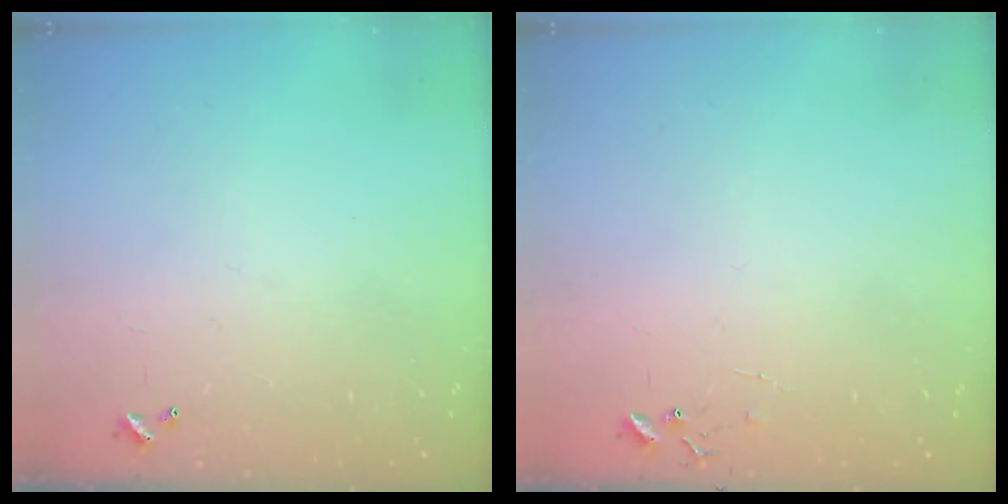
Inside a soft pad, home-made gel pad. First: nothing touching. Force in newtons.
{"total": 6.9, "press": 6.9, "slide": 0.4}